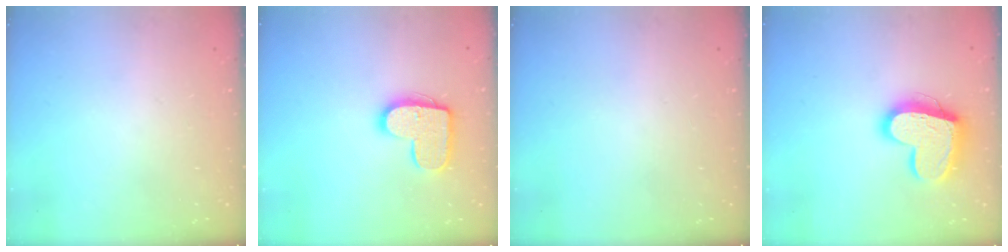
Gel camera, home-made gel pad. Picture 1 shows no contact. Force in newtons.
{"total": 13.5, "press": 13.5, "slide": 0.6}
{"total": 0.0}
{"total": 16.6, "press": 16.5, "slide": 1.4}